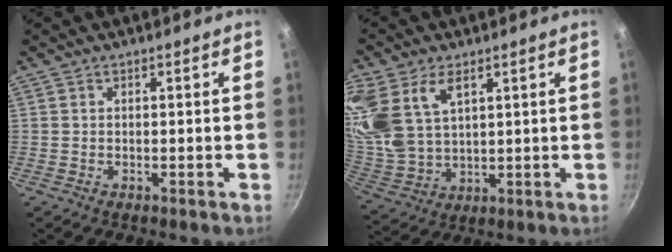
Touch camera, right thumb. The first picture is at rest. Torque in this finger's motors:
{"motor_torque": [-0.33, 2.24, 0.70, 0.72, 0.21]}